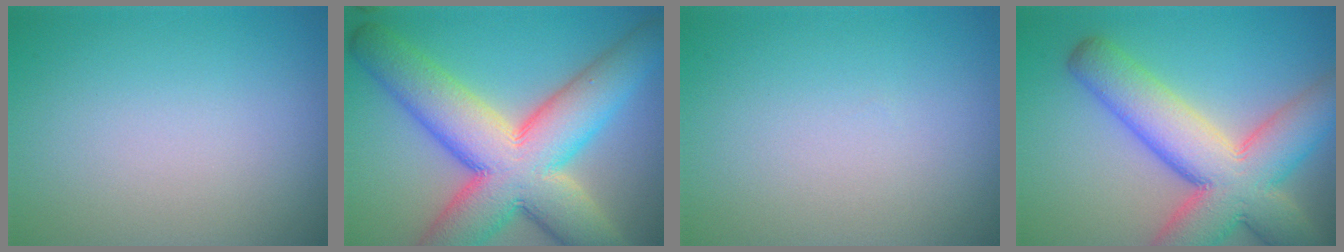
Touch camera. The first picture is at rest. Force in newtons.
{"total": 13.4, "press": 13.3, "slide": 0.8}
{"total": 0.0}
{"total": 10.9, "press": 10.9, "slide": 0.6}